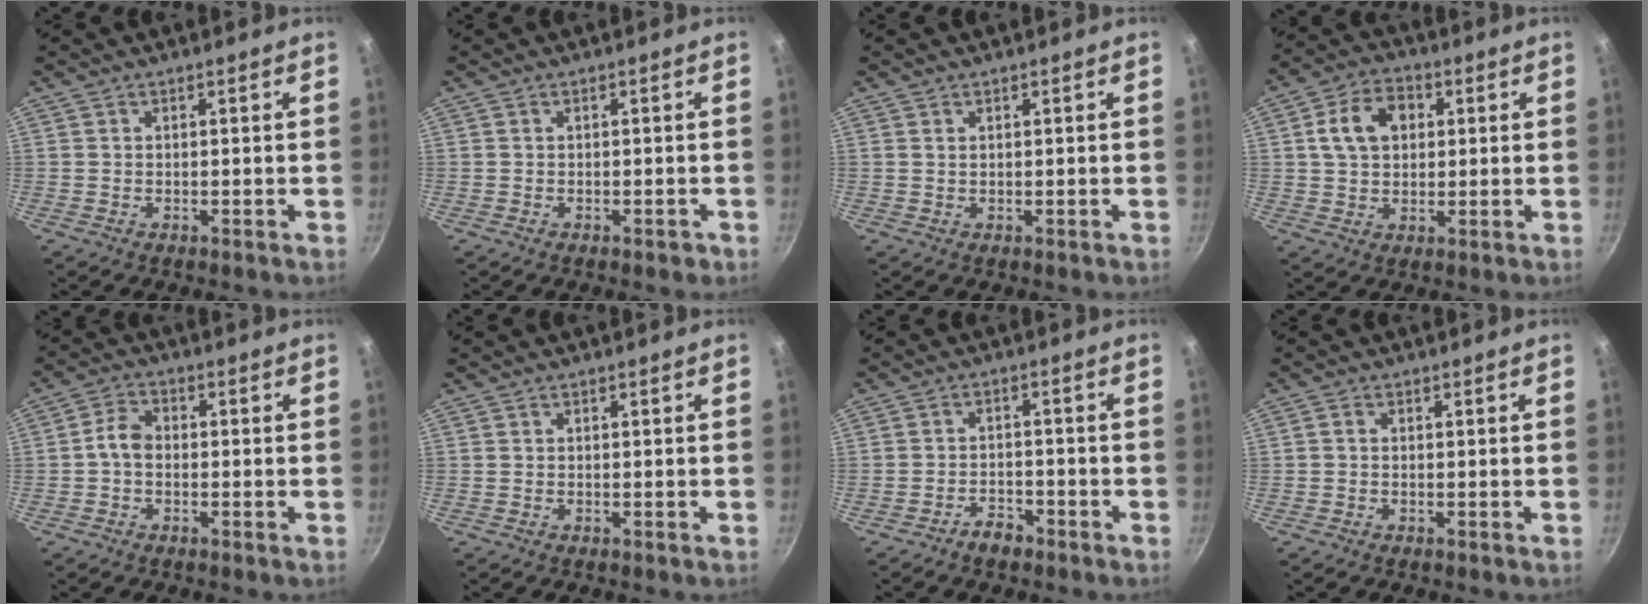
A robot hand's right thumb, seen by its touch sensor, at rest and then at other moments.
{"total": 1.0, "force": [-0.6, 0.6, 0.6], "torque": [0.001, 0.010, -0.002]}
{"total": 0.6, "force": [0.3, 0.3, 0.4], "torque": [-0.007, 0.000, 0.007]}
{"total": 9.8, "force": [2.3, 7.2, 6.2], "torque": [-0.085, 0.014, 0.030]}
{"total": 4.1, "force": [-0.7, 2.9, 2.8], "torque": [-0.046, 0.021, -0.022]}
{"total": 0.0}
{"total": 3.5, "force": [-2.7, 1.7, 1.3], "torque": [-0.012, 0.029, -0.044]}
{"total": 0.8, "force": [-0.1, 0.6, 0.5], "torque": [-0.008, 0.005, -0.003]}